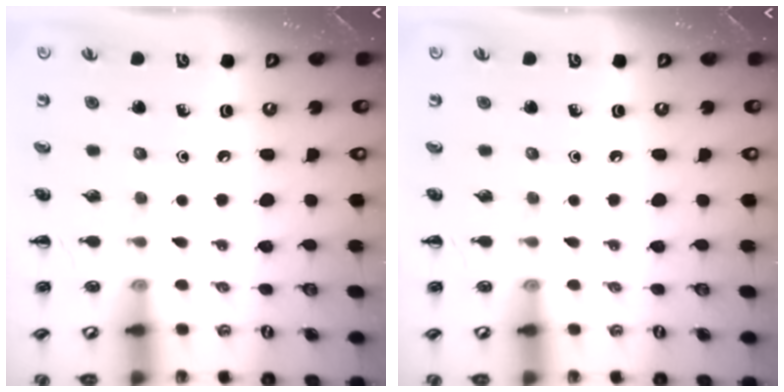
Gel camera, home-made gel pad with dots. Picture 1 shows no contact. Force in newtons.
{"total": 0.0}